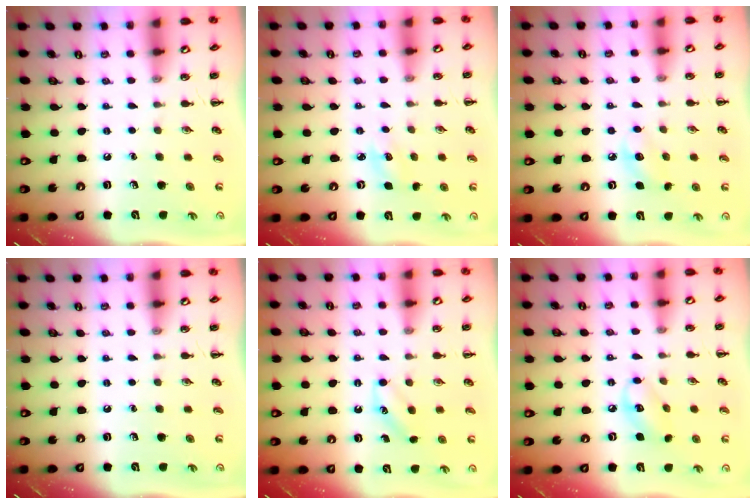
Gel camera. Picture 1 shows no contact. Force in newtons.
{"total": 3.9, "press": 3.7, "slide": 1.1}
{"total": 7.2, "press": 7.0, "slide": 1.9}
{"total": 0.0}
{"total": 3.9, "press": 3.7, "slide": 0.9}
{"total": 7.4, "press": 7.3, "slide": 1.0}